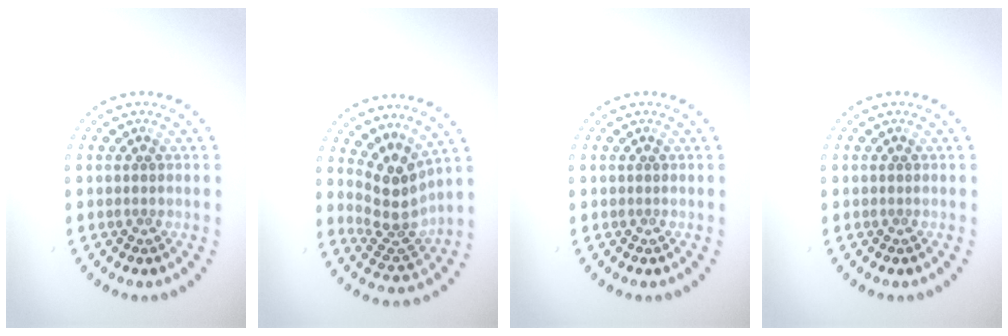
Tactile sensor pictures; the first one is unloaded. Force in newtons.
{"total": 3.8, "press": 2.9, "slide": 2.6}
{"total": 0.0}
{"total": 0.0}